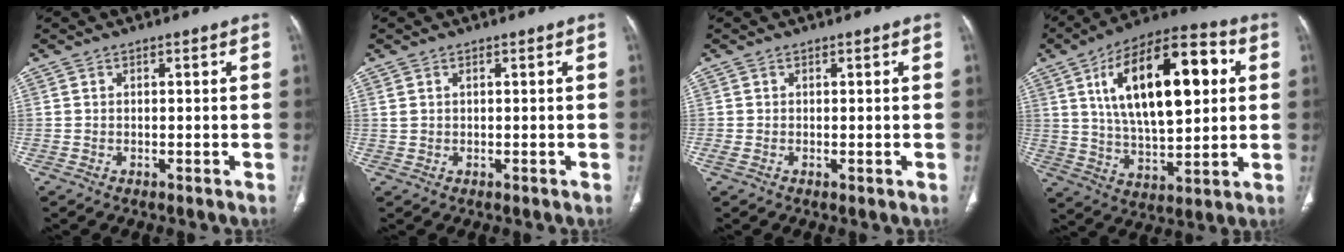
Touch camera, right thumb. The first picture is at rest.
{"total": 1.3, "force": [0.5, 0.8, 0.8], "torque": [-0.023, 0.008, 0.018]}
{"total": 1.0, "force": [-0.2, 0.5, 0.9], "torque": [-0.022, -0.005, -0.002]}
{"total": 24.0, "force": [6.2, 10.9, 20.5], "torque": [-0.311, 0.002, 0.097]}